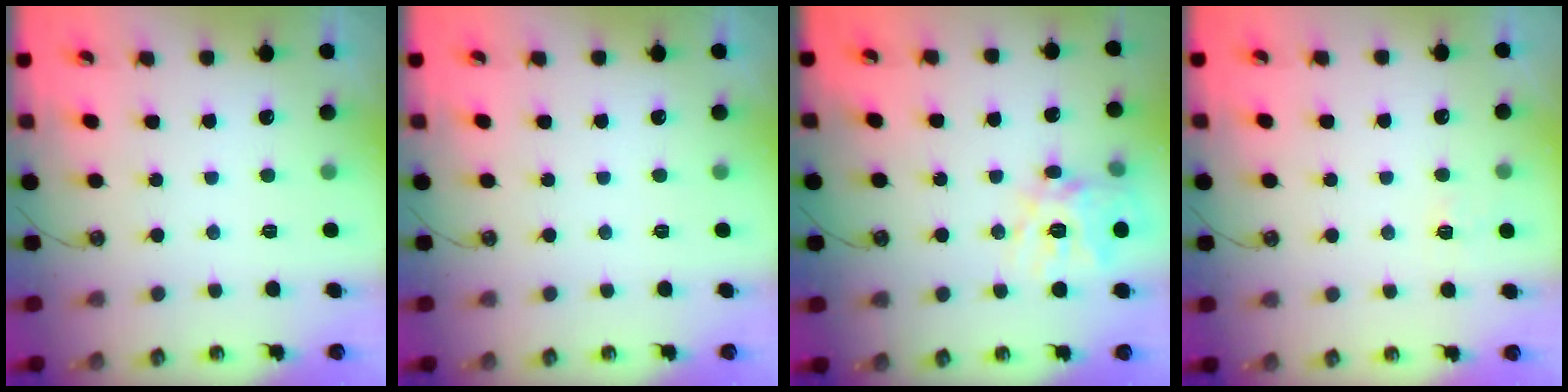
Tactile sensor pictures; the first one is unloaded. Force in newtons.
{"total": 0.0}
{"total": 15.2, "press": 15.1, "slide": 1.5}
{"total": 2.8, "press": 2.8, "slide": 0.4}